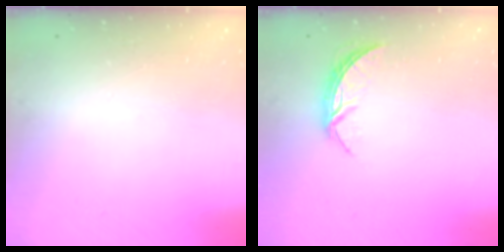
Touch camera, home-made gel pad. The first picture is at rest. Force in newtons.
{"total": 5.6, "press": 5.6, "slide": 0.5}